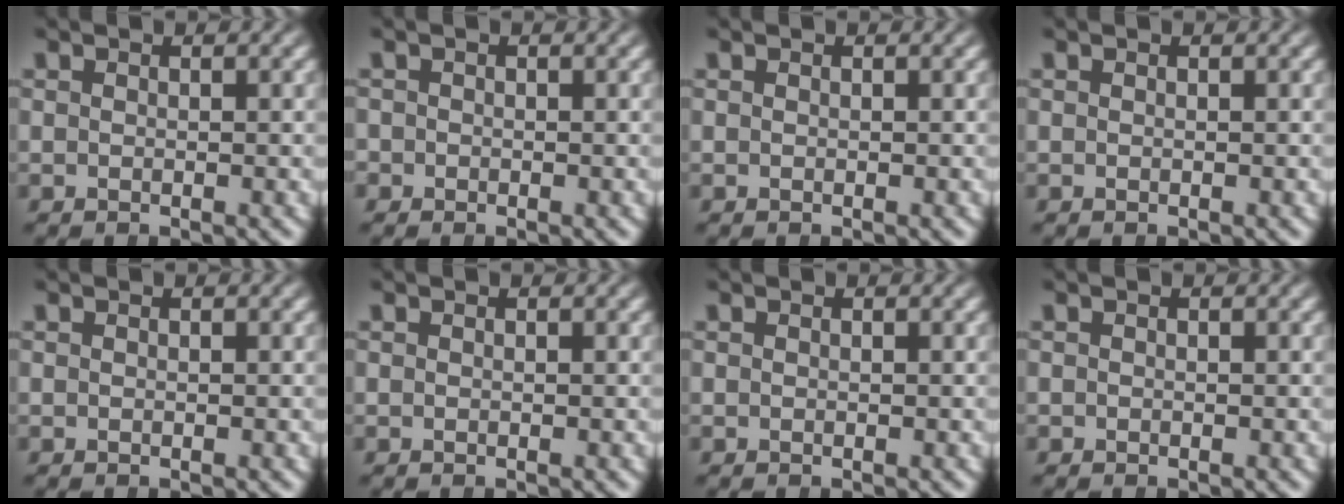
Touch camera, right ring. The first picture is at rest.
{"total": 0.7, "force": [-0.4, 0.5, -0.3], "torque": [0.009, -0.003, -0.007]}
{"total": 0.0}
{"total": 0.0}
{"total": 0.0}
{"total": 0.0}
{"total": 0.0}
{"total": 0.0}